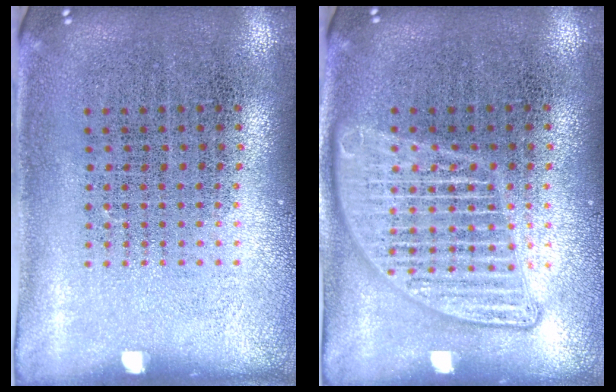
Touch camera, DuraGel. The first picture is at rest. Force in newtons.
{"total": 2.8, "press": 2.8, "slide": 0.3}